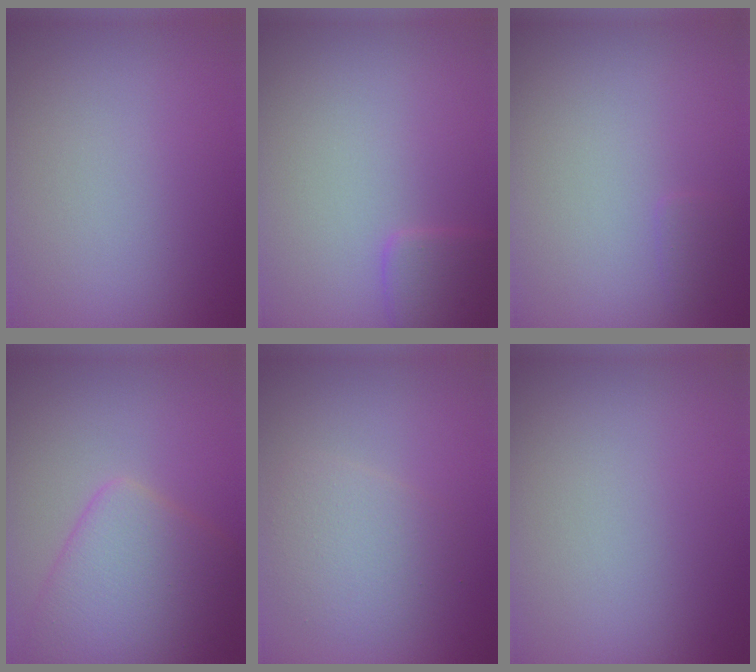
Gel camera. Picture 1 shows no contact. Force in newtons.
{"total": 1.8, "press": 1.8, "slide": 0.1}
{"total": 0.6, "press": 0.6, "slide": 0.0}
{"total": 5.7, "press": 5.7, "slide": 0.2}
{"total": 3.0, "press": 3.0, "slide": 0.1}
{"total": 0.0}